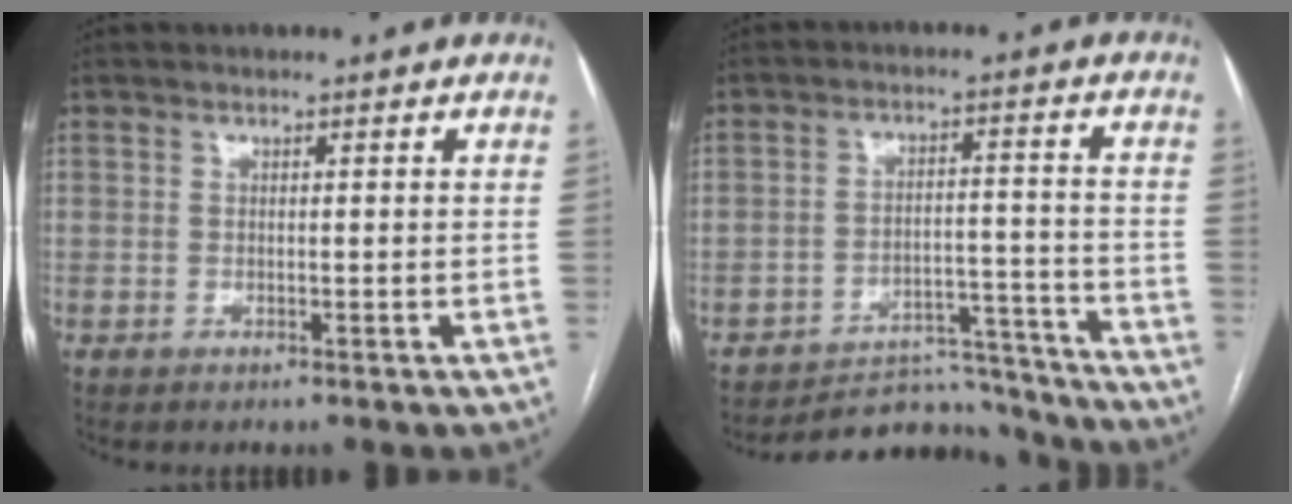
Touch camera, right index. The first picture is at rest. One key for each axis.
{"total": 11.7, "fx": -11.4, "fy": 2.3, "fz": -0.4, "tx": 0.024, "ty": 0.036, "tz": -0.167}